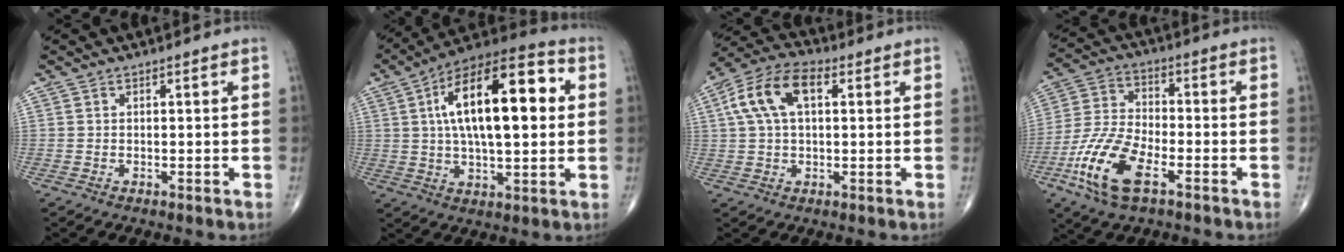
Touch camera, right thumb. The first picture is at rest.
{"total": 22.0, "force": [4.0, 9.1, 19.6], "torque": [-0.305, 0.018, 0.055]}
{"total": 11.1, "force": [2.9, 5.9, 8.9], "torque": [-0.179, 0.028, 0.048]}
{"total": 14.2, "force": [-6.4, 6.2, 11.0], "torque": [-0.235, 0.019, -0.123]}